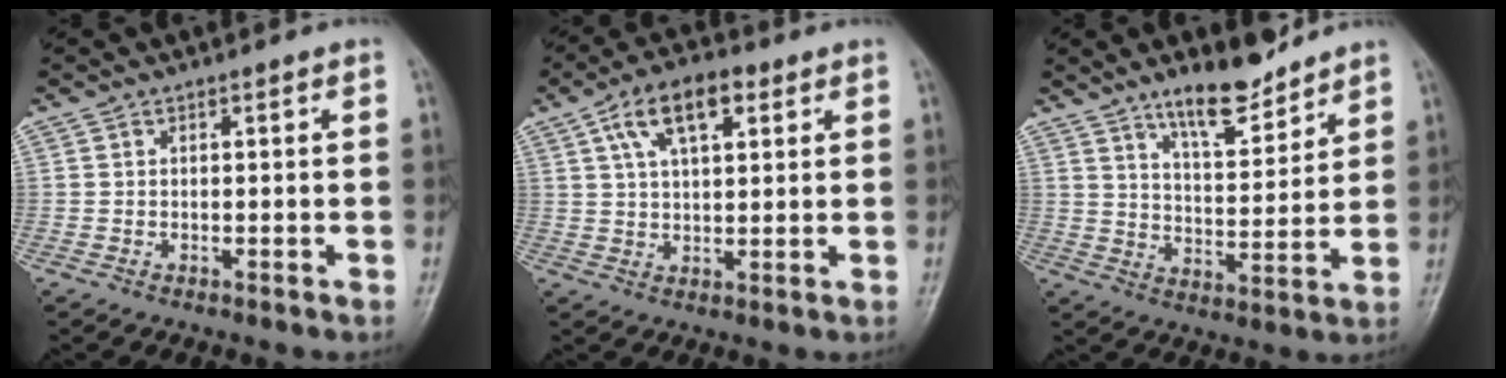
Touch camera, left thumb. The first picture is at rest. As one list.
[{"total": 10.0, "force": [4.4, 4.9, 7.6], "torque": [-0.125, 0.004, 0.073]}, {"total": 10.7, "force": [8.3, 3.3, 5.9], "torque": [-0.077, -0.064, 0.144]}]